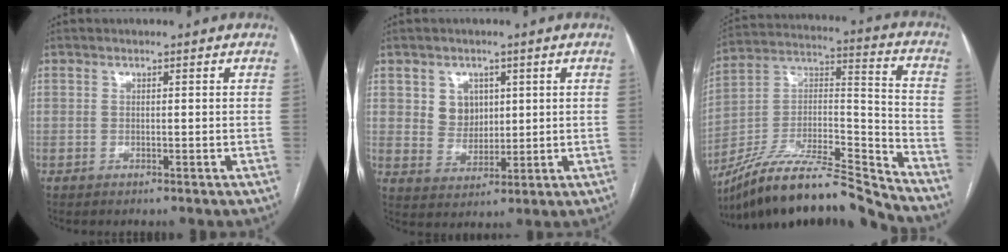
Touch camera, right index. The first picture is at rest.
{"total": 5.0, "force": [1.8, 4.3, 1.8], "torque": [-0.033, 0.008, 0.039]}
{"total": 20.3, "force": [-18.5, 0.9, 8.3], "torque": [-0.158, 0.033, -0.327]}